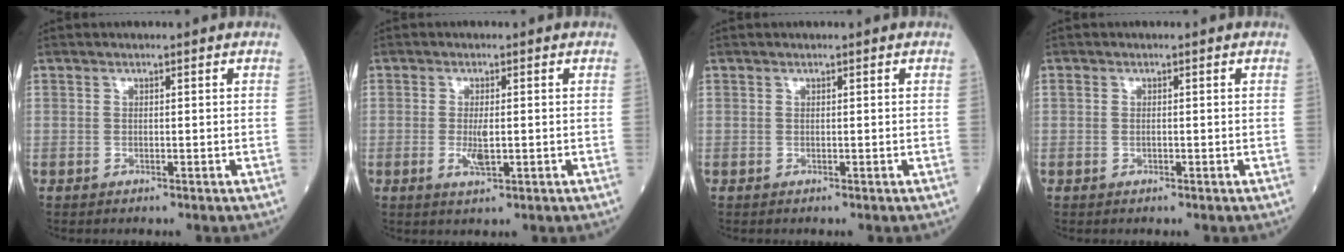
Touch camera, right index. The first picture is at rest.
{"total": 3.3, "force": [-0.5, 0.8, 3.1], "torque": [-0.065, -0.005, -0.008]}
{"total": 0.0}
{"total": 0.9, "force": [-0.1, 0.6, 0.6], "torque": [-0.016, 0.004, -0.001]}